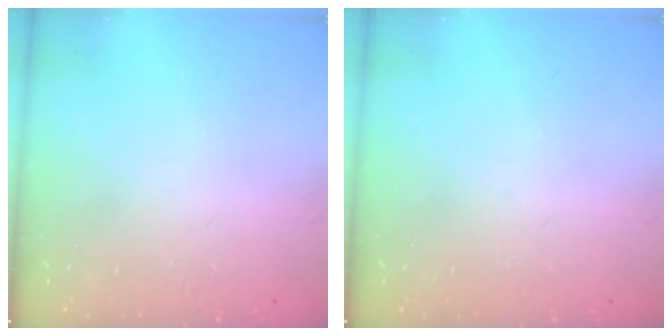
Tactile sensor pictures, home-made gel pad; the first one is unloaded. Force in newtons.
{"total": 0.0}